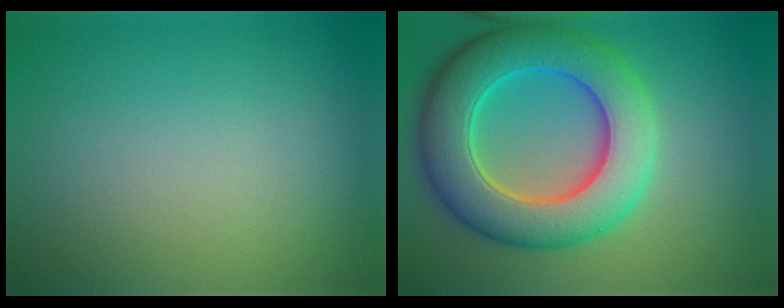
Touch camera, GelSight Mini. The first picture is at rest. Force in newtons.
{"total": 9.9, "press": 9.9, "slide": 0.3}